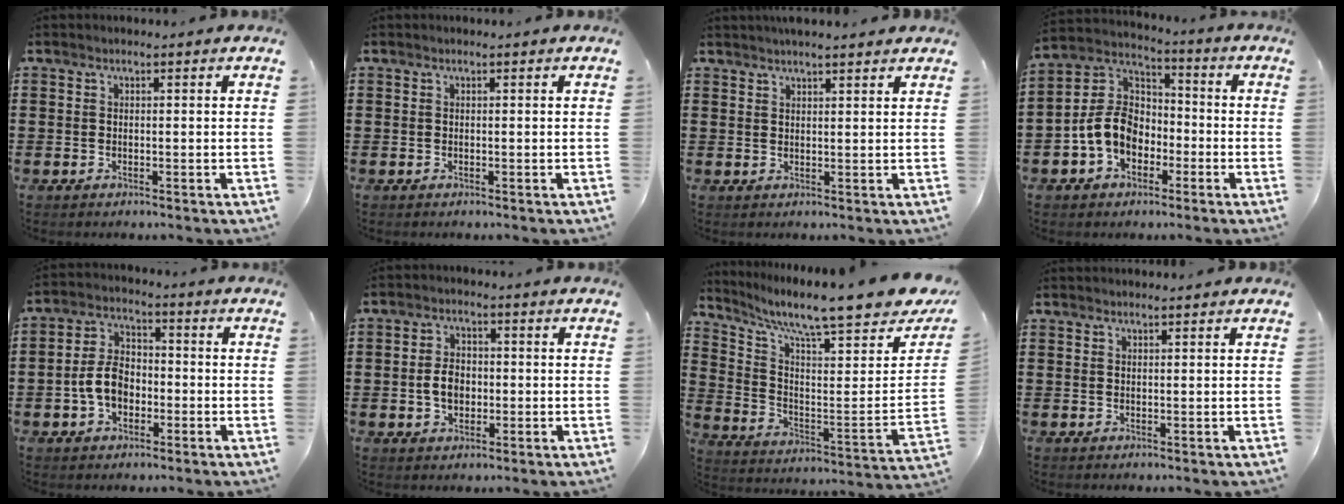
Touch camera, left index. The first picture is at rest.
{"total": 0.0}
{"total": 2.2, "force": [2.1, -0.1, 0.5], "torque": [-0.015, -0.001, 0.041]}
{"total": 8.7, "force": [-2.8, 6.6, 4.9], "torque": [-0.146, 0.002, -0.065]}
{"total": 6.5, "force": [-1.7, 4.3, 4.6], "torque": [-0.111, 0.005, -0.039]}
{"total": 4.2, "force": [-0.5, 2.8, 3.1], "torque": [-0.067, 0.004, -0.012]}
{"total": 9.5, "force": [8.0, 0.7, 5.1], "torque": [-0.110, -0.073, 0.126]}
{"total": 0.8, "force": [0.8, -0.1, 0.1], "torque": [-0.004, -0.001, 0.016]}